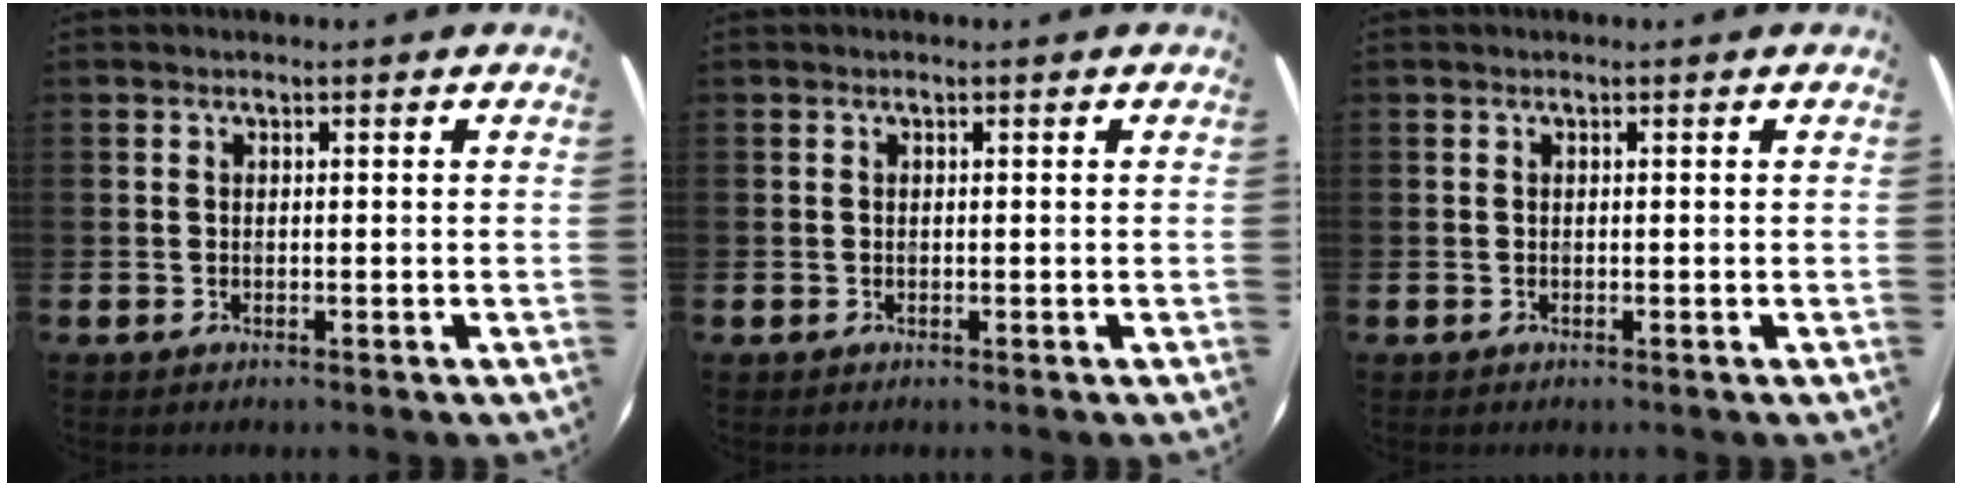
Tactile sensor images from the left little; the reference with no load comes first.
{"total": 0.0}
{"total": 0.0}